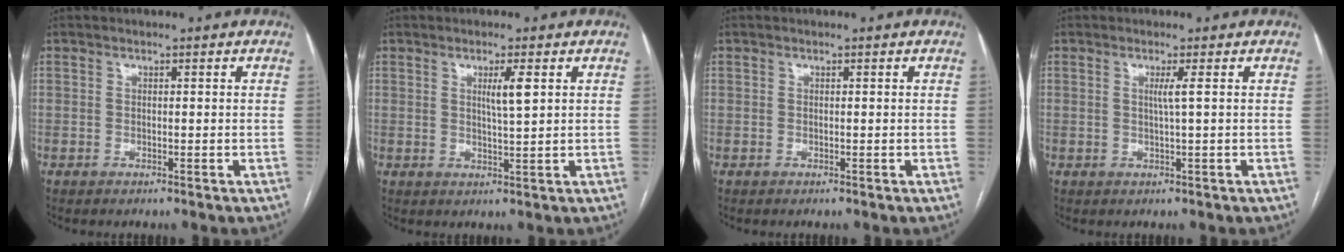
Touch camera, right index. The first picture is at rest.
{"total": 3.3, "force": [1.1, -0.1, 3.1], "torque": [-0.053, -0.003, 0.020]}
{"total": 0.0}
{"total": 1.5, "force": [0.4, -0.5, 1.4], "torque": [-0.030, -0.002, 0.007]}